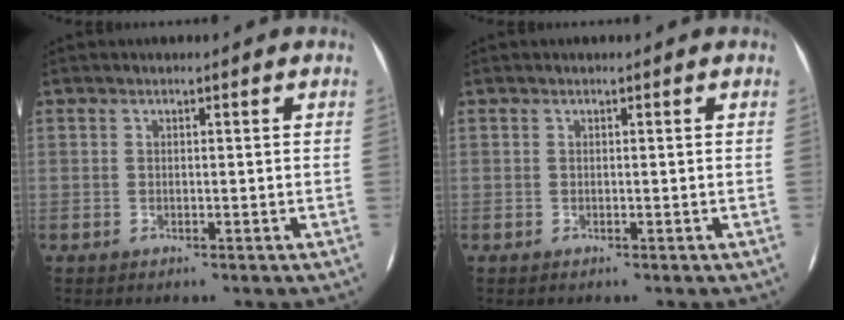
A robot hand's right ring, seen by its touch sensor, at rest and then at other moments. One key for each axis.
{"total": 0.0}